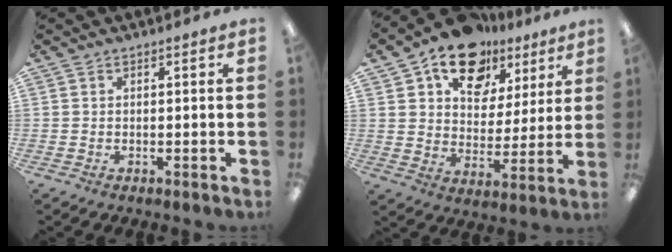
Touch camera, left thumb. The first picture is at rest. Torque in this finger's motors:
{"motor_torque": [0.48, 0.74, 1.86, -0.92, 0.13]}